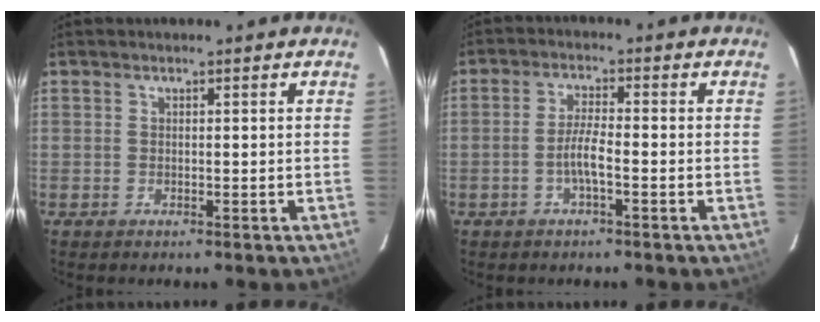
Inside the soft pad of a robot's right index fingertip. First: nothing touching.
{"total": 4.0, "force": [-1.7, 0.4, 3.6], "torque": [-0.073, 0.001, -0.032]}